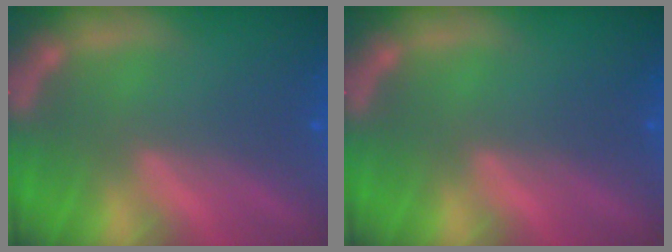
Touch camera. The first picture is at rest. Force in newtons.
{"total": 0.0}